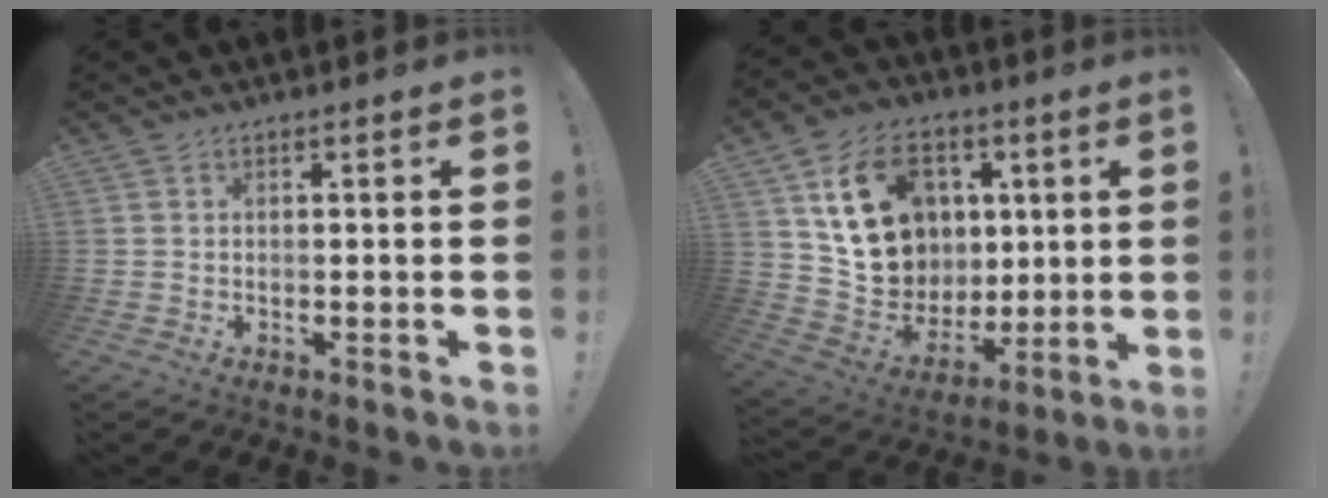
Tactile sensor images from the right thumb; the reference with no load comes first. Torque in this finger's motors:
{"motor_torque": [1.89, 2.51, 0.26, 0.27, 0.12]}